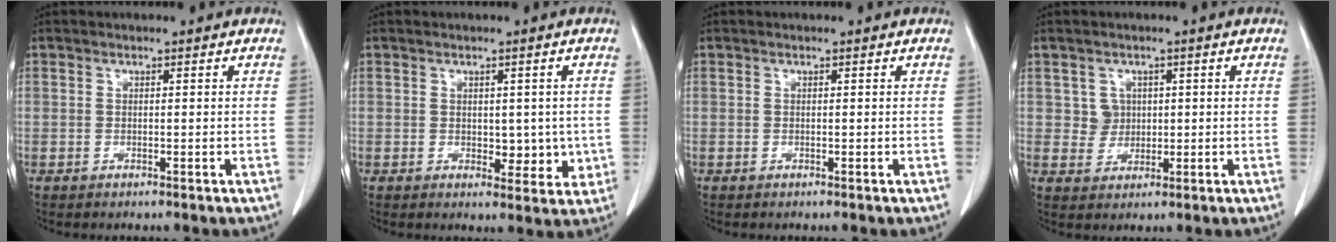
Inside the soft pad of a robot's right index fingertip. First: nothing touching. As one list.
[{"total": 4.5, "force": [0.0, 2.9, 3.5], "torque": [-0.029, -0.003, 0.010]}, {"total": 0.0}, {"total": 3.0, "force": [0.9, 2.9, 0.2], "torque": [0.002, 0.005, 0.020]}]